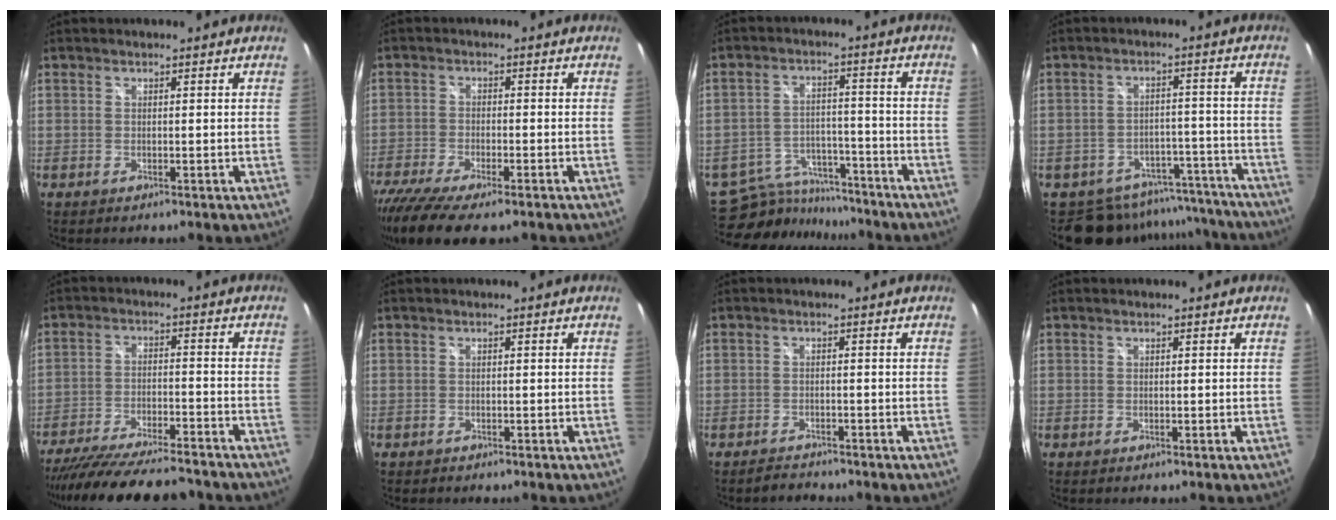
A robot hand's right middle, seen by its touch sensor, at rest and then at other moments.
{"total": 12.0, "force": [-9.3, 2.7, 7.1], "torque": [-0.163, -0.051, -0.162]}
{"total": 12.2, "force": [-11.0, 4.7, 2.4], "torque": [-0.065, 0.014, -0.160]}
{"total": 14.5, "force": [-12.6, 6.7, 2.3], "torque": [-0.044, 0.039, -0.155]}
{"total": 21.4, "force": [-18.6, 3.7, 9.7], "torque": [-0.188, -0.041, -0.281]}
{"total": 0.6, "force": [-0.5, 0.3, 0.1], "torque": [-0.005, -0.001, -0.007]}
{"total": 2.3, "force": [-2.2, 0.7, 0.1], "torque": [-0.011, 0.001, -0.037]}
{"total": 0.0}